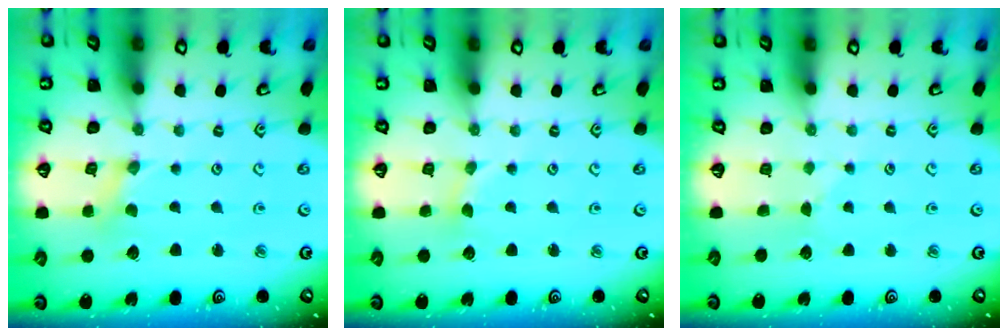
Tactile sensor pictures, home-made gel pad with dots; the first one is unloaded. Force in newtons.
{"total": 1.0, "press": 1.0, "slide": 0.2}
{"total": 2.5, "press": 2.5, "slide": 0.4}